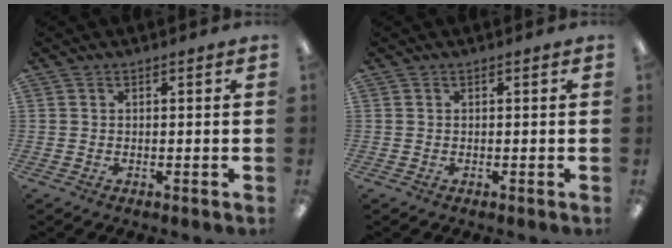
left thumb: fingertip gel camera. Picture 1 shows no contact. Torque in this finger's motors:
{"motor_torque": [-0.09, 0.01, 0.01, -0.01, 0.00]}